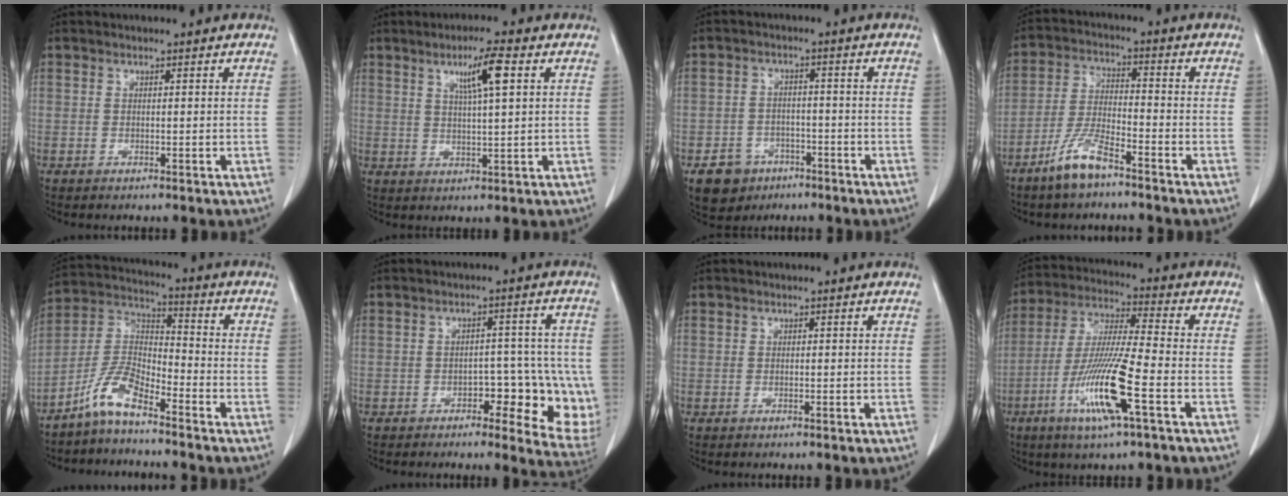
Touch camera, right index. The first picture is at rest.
{"total": 6.2, "force": [2.5, 0.0, 5.7], "torque": [-0.098, 0.002, 0.044]}
{"total": 6.0, "force": [-3.4, 4.8, 1.3], "torque": [-0.028, 0.007, -0.047]}
{"total": 7.4, "force": [-5.3, 1.5, 4.9], "torque": [-0.112, -0.010, -0.106]}
{"total": 7.8, "force": [-5.9, 1.8, 4.9], "torque": [-0.115, 0.008, -0.124]}
{"total": 9.2, "force": [-2.7, 4.3, 7.6], "torque": [-0.074, 0.012, -0.030]}
{"total": 0.0}
{"total": 13.9, "force": [-5.5, 0.2, 12.8], "torque": [-0.261, -0.018, -0.106]}